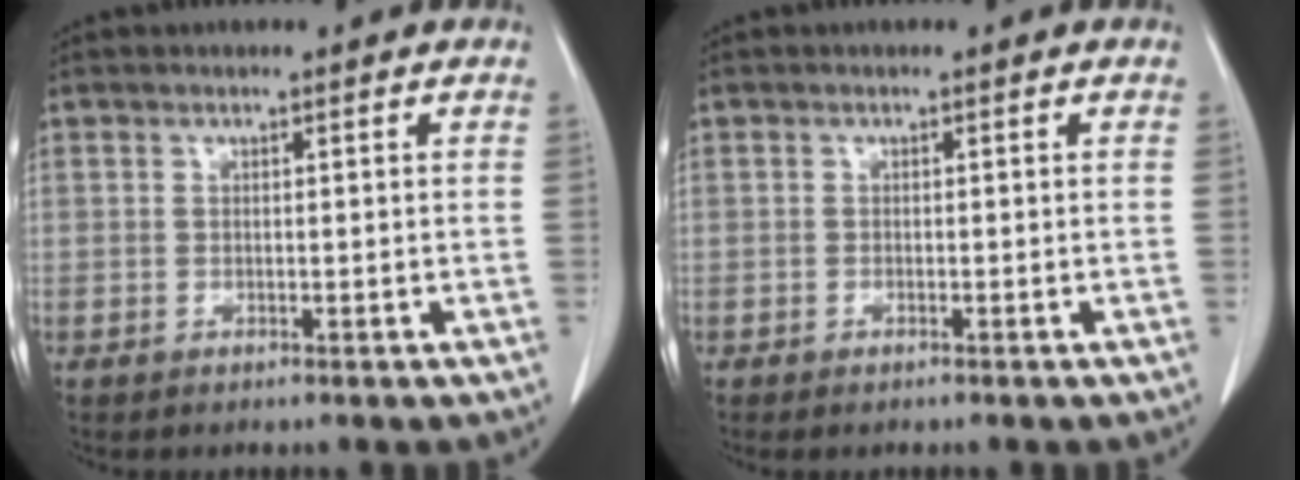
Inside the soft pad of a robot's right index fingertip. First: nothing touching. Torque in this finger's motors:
{"motor_torque": [0.14, -0.12, 0.05, 0.01]}